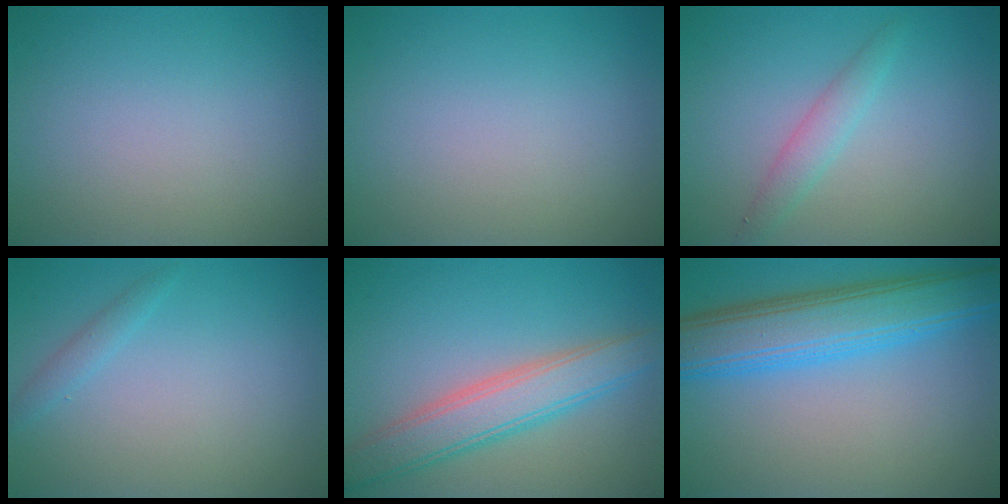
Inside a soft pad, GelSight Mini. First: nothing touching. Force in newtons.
{"total": 0.0}
{"total": 1.9, "press": 1.9, "slide": 0.1}
{"total": 1.1, "press": 1.1, "slide": 0.1}
{"total": 5.1, "press": 5.1, "slide": 0.1}
{"total": 7.8, "press": 7.8, "slide": 0.3}